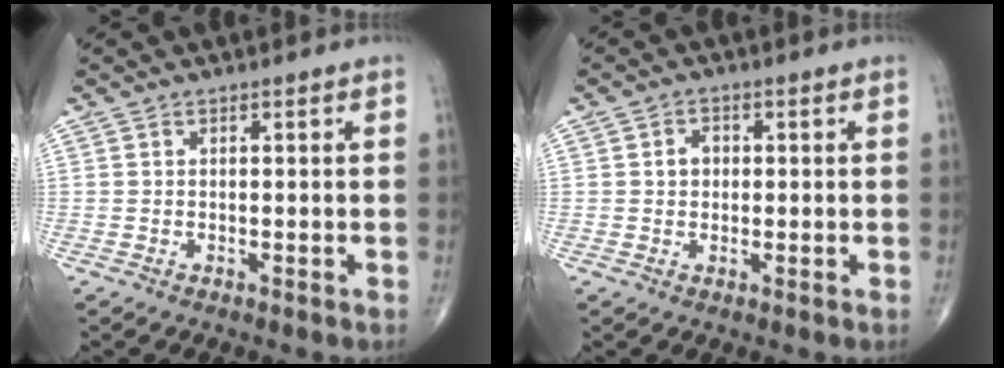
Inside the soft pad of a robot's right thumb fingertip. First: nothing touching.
{"total": 2.6, "force": [0.3, 2.2, 1.5], "torque": [-0.014, 0.008, 0.002]}